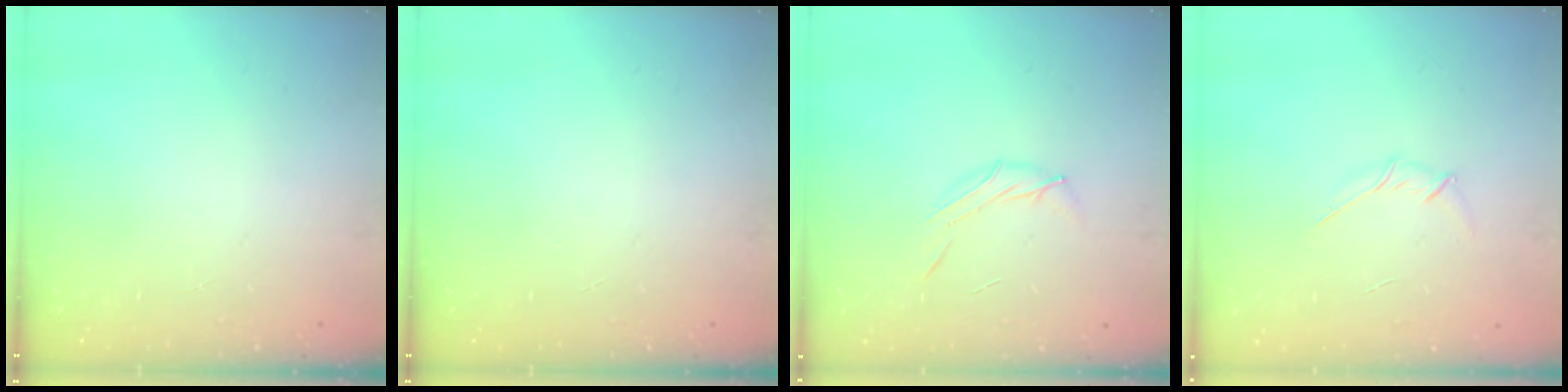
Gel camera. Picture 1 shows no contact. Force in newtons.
{"total": 0.0}
{"total": 6.8, "press": 6.8, "slide": 0.5}
{"total": 3.3, "press": 3.2, "slide": 0.9}